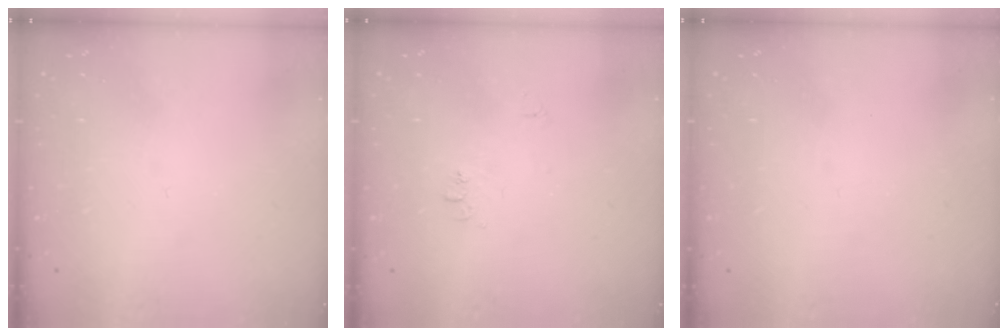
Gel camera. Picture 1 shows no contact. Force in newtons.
{"total": 6.6, "press": 6.6, "slide": 0.6}
{"total": 0.0}